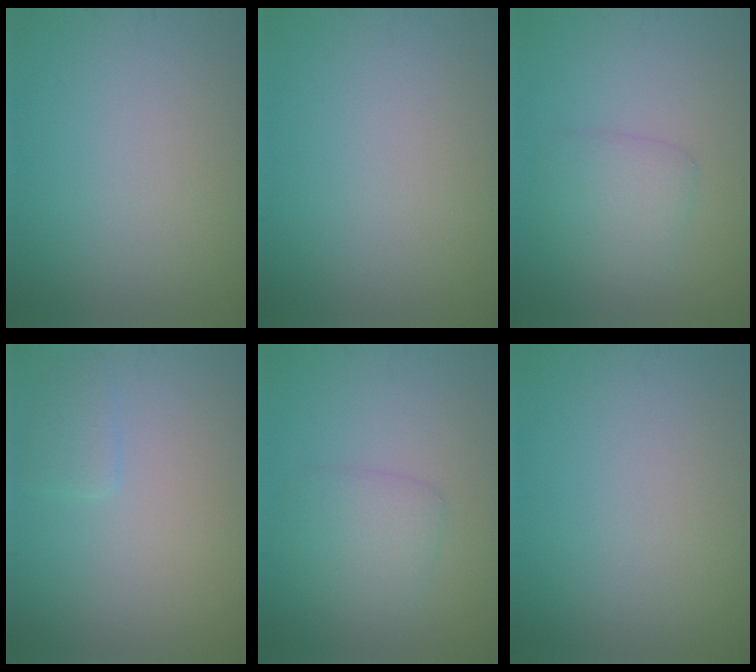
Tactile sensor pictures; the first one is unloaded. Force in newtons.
{"total": 0.0}
{"total": 2.7, "press": 2.7, "slide": 0.1}
{"total": 1.4, "press": 1.4, "slide": 0.1}
{"total": 2.7, "press": 2.7, "slide": 0.1}
{"total": 0.0}